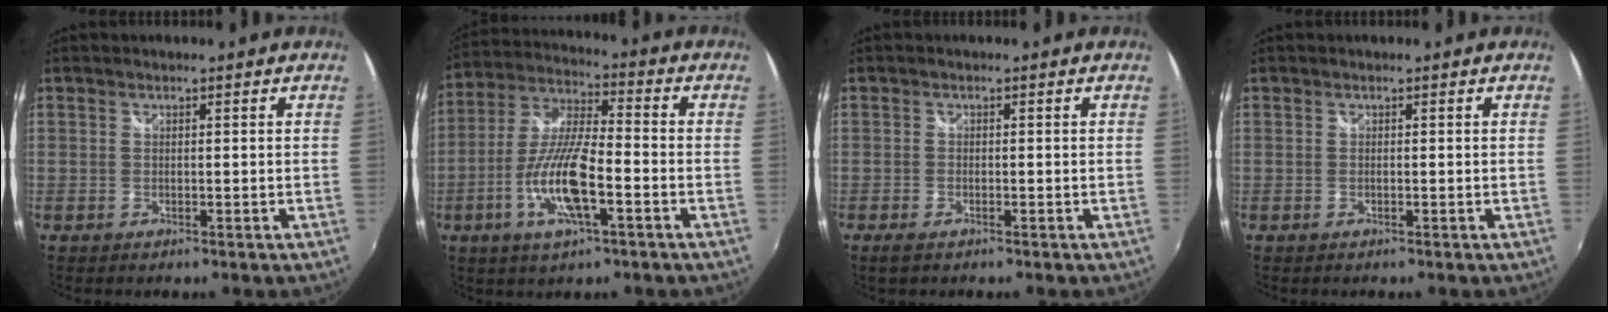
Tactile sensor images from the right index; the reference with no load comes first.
{"total": 13.3, "force": [-4.7, 3.5, 11.9], "torque": [-0.249, -0.006, -0.092]}
{"total": 2.0, "force": [-1.4, 0.9, 1.1], "torque": [-0.022, -0.008, -0.025]}
{"total": 0.0}